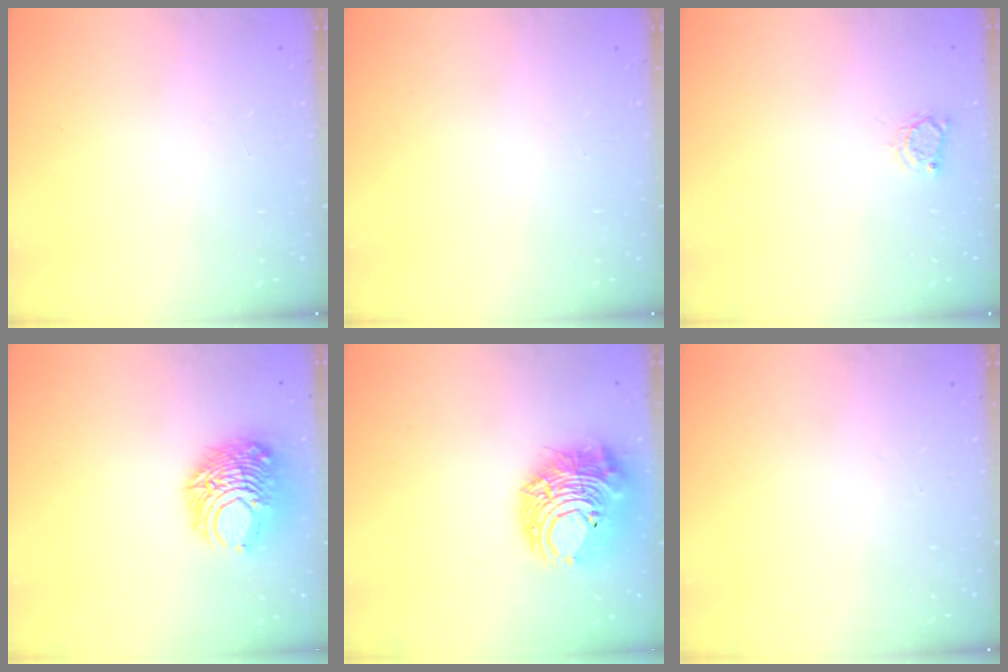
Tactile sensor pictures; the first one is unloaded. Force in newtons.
{"total": 0.0}
{"total": 2.8, "press": 2.8, "slide": 0.4}
{"total": 10.1, "press": 10.0, "slide": 1.0}
{"total": 14.5, "press": 14.4, "slide": 1.9}
{"total": 0.0}